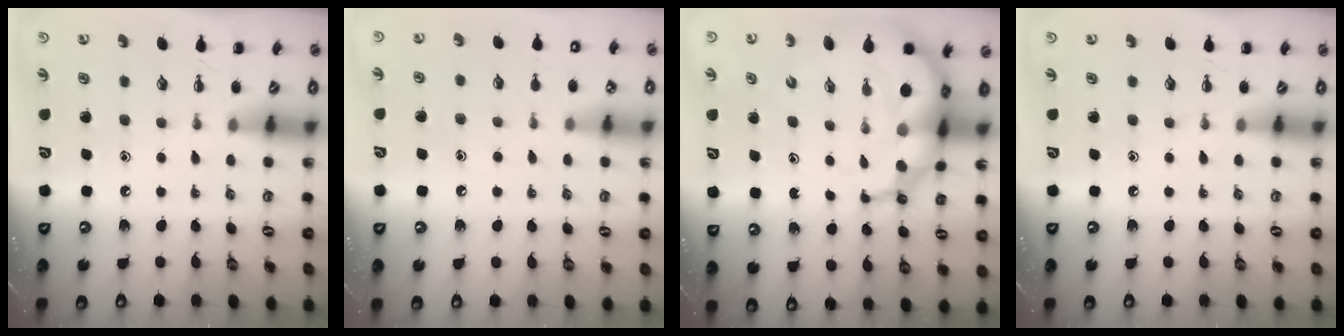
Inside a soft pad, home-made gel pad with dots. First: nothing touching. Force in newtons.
{"total": 7.2, "press": 7.0, "slide": 1.8}
{"total": 12.1, "press": 11.8, "slide": 3.0}
{"total": 0.0}